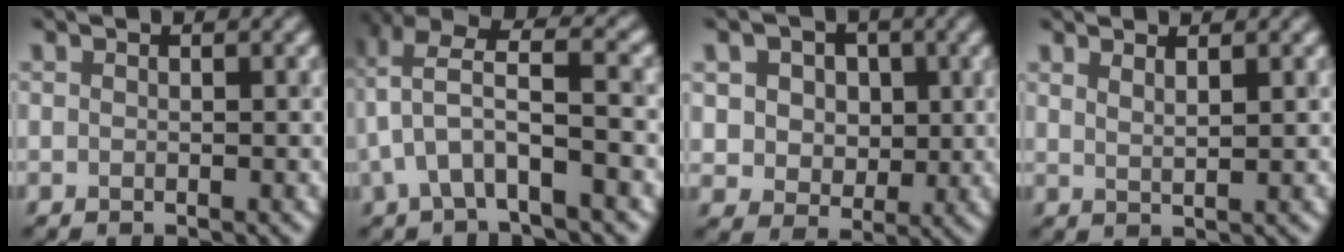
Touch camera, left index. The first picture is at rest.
{"total": 5.6, "force": [-0.6, 1.8, 5.3], "torque": [-0.111, 0.014, -0.011]}
{"total": 5.5, "force": [1.7, 4.6, 2.5], "torque": [-0.052, 0.010, 0.028]}
{"total": 1.7, "force": [1.4, 0.5, 0.9], "torque": [0.003, 0.005, 0.014]}